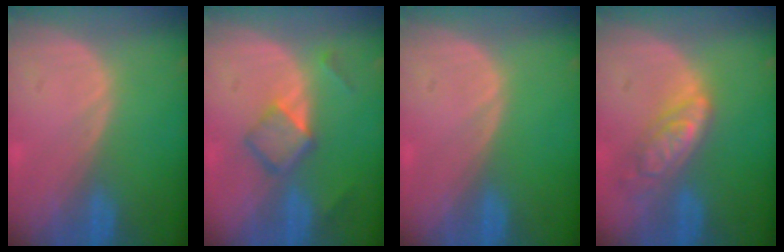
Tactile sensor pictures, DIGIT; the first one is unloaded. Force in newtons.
{"total": 5.1, "press": 4.8, "slide": 1.9}
{"total": 0.0}
{"total": 6.4, "press": 5.6, "slide": 3.1}